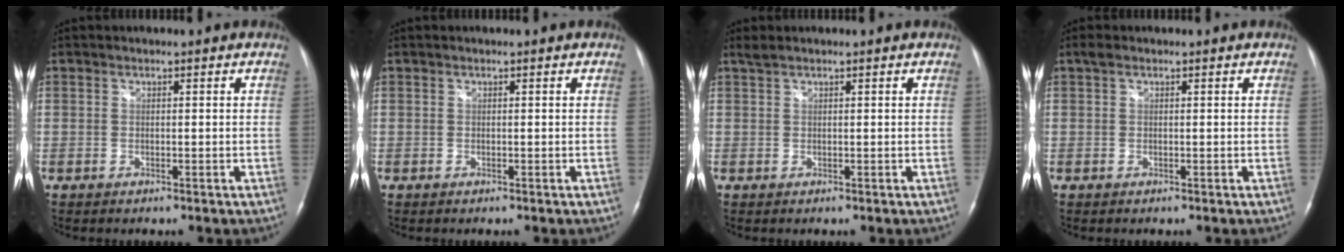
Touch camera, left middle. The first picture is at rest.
{"total": 0.0}
{"total": 1.0, "force": [0.9, 0.0, 0.4], "torque": [-0.014, 0.012, 0.024]}
{"total": 1.0, "force": [0.7, 0.4, 0.6], "torque": [-0.015, 0.017, 0.013]}